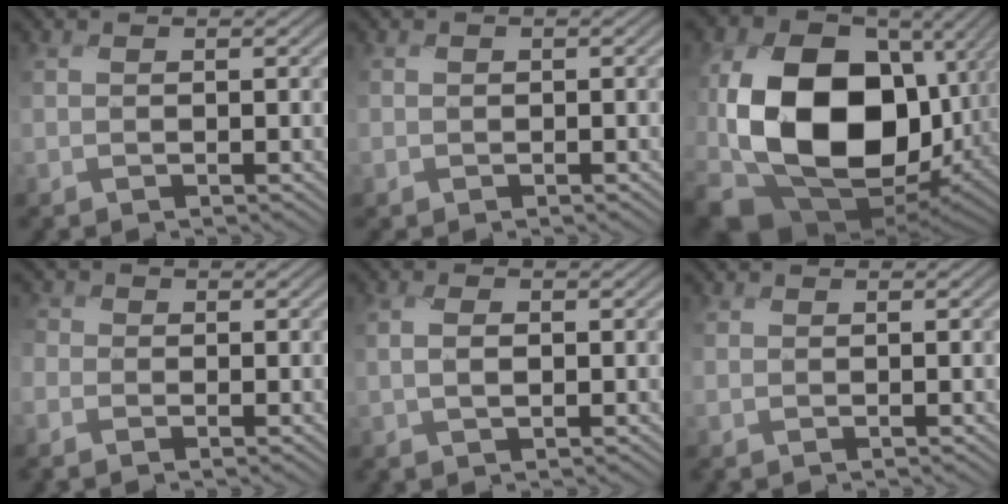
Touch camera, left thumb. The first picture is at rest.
{"total": 1.0, "force": [-0.4, 0.8, -0.2], "torque": [0.001, -0.004, -0.011]}
{"total": 20.2, "force": [-1.5, 14.0, 14.5], "torque": [-0.348, -0.032, -0.014]}
{"total": 2.5, "force": [-0.7, 2.4, 0.1], "torque": [-0.016, 0.003, -0.024]}
{"total": 2.5, "force": [-0.1, 1.4, 2.1], "torque": [-0.049, 0.001, -0.003]}
{"total": 0.0}